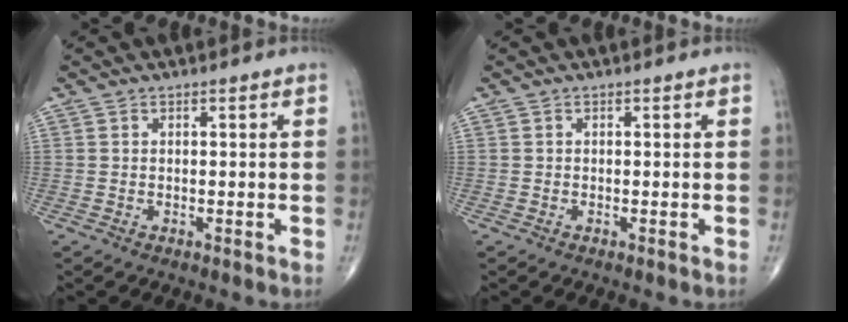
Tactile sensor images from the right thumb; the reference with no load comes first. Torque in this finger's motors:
{"motor_torque": [0.00, 0.00, 0.00, 0.00, 0.01]}